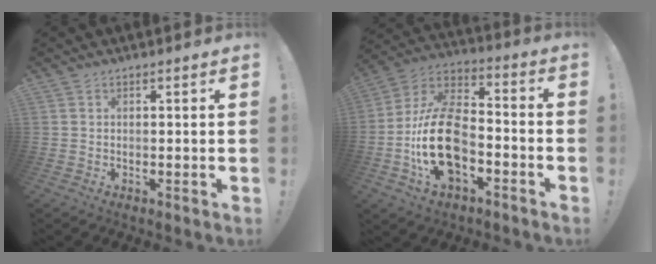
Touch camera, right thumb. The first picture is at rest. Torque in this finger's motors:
{"motor_torque": [2.40, 1.82, 1.47, -1.30, 0.14]}